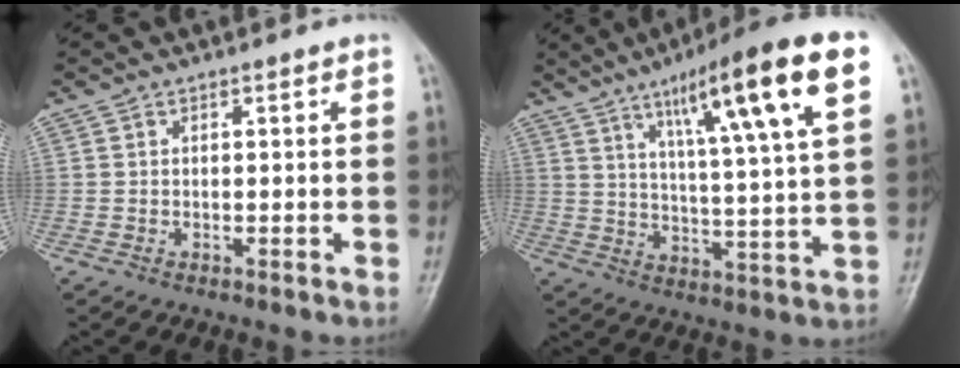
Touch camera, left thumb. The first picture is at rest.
{"total": 19.6, "force": [9.3, 2.6, 17.0], "torque": [-0.249, -0.019, 0.139]}